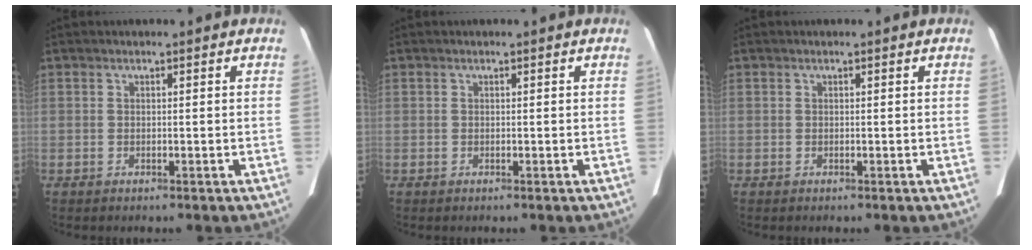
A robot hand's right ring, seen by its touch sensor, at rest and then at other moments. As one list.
[{"total": 0.0}, {"total": 0.0}]